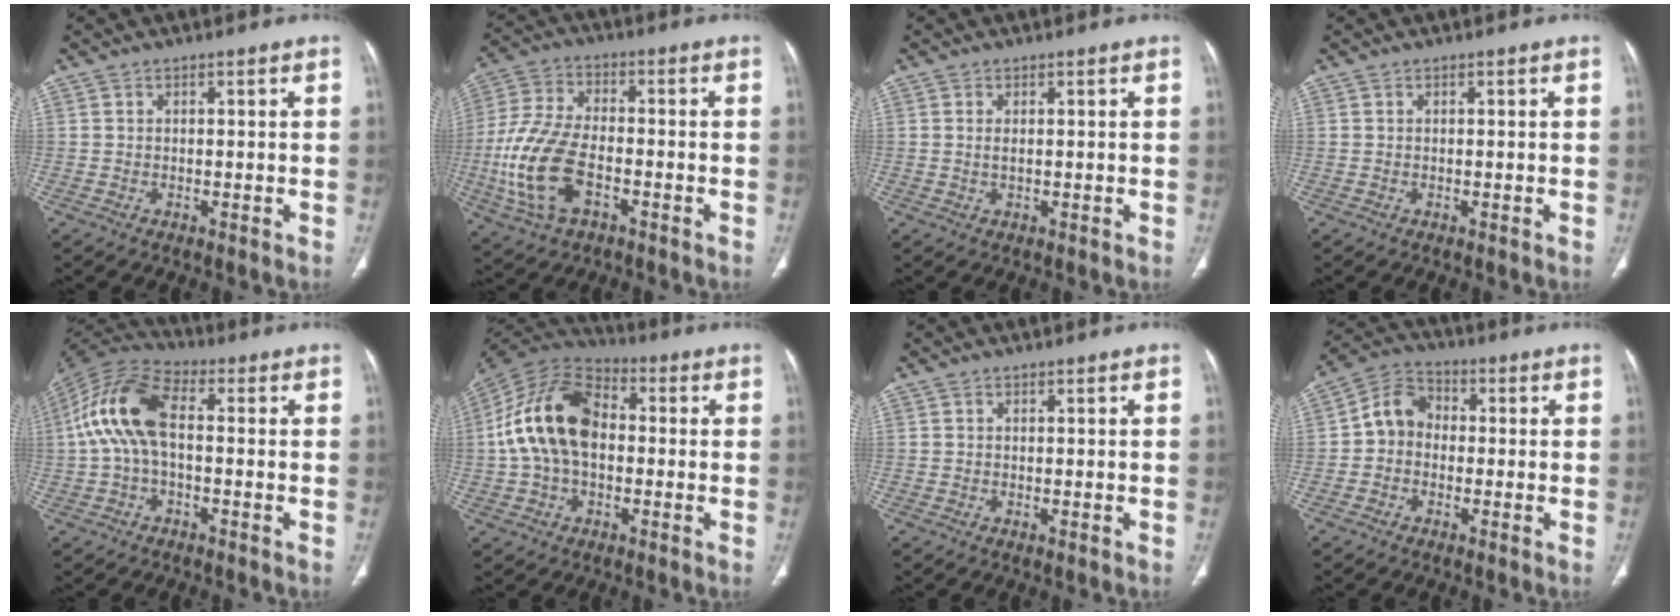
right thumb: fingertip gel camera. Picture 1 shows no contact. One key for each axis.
{"total": 15.1, "fx": -4.3, "fy": 8.2, "fz": 12.0, "tx": -0.264, "ty": 0.016, "tz": -0.082}
{"total": 1.2, "fx": 0.2, "fy": 0.5, "fz": 1.0, "tx": -0.024, "ty": -0.001, "tz": 0.006}
{"total": 0.0}
{"total": 13.2, "fx": 0.3, "fy": 7.0, "fz": 11.1, "tx": -0.231, "ty": 0.037, "tz": -0.005}
{"total": 17.1, "fx": 0.4, "fy": 11.1, "fz": 13.0, "tx": -0.242, "ty": 0.037, "tz": -0.003}
{"total": 0.0}
{"total": 7.1, "fx": -0.6, "fy": 6.0, "fz": 3.8, "tx": -0.051, "ty": 0.027, "tz": -0.028}